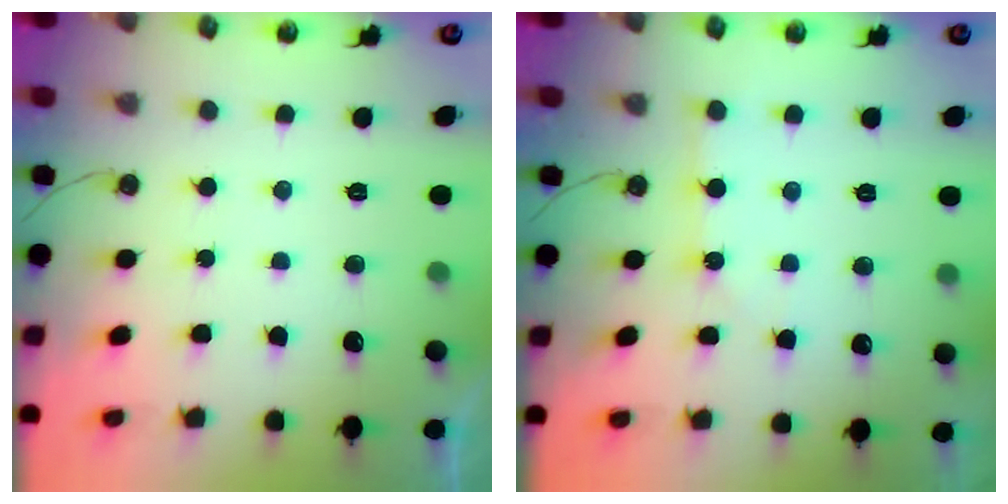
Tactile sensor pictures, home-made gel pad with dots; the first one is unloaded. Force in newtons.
{"total": 2.4, "press": 2.4, "slide": 0.1}